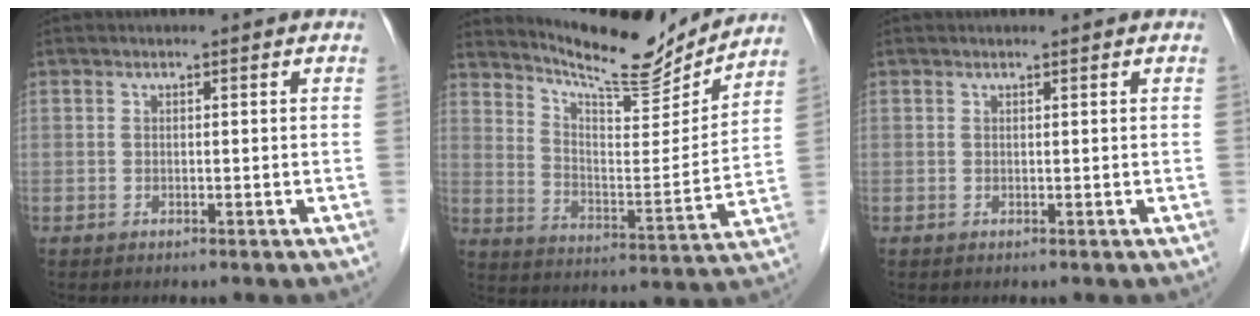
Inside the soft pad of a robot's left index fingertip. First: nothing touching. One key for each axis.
{"total": 14.8, "fx": 14.2, "fy": 1.5, "fz": 3.9, "tx": -0.075, "ty": -0.024, "tz": 0.218}
{"total": 0.5, "fx": 0.5, "fy": 0.0, "fz": 0.2, "tx": -0.008, "ty": 0.004, "tz": 0.010}